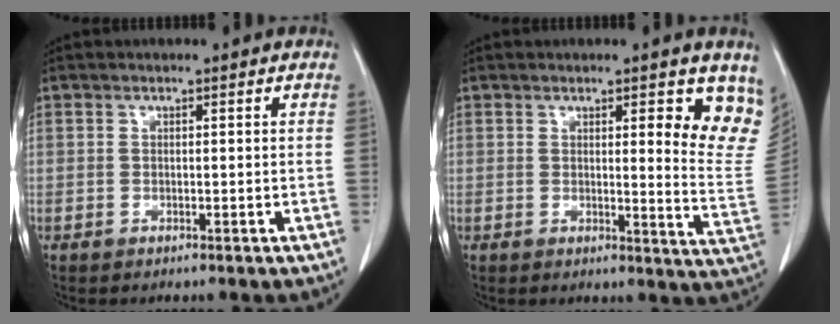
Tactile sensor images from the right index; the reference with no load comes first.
{"total": 9.6, "force": [6.1, 1.6, 7.3], "torque": [-0.069, -0.030, 0.055]}